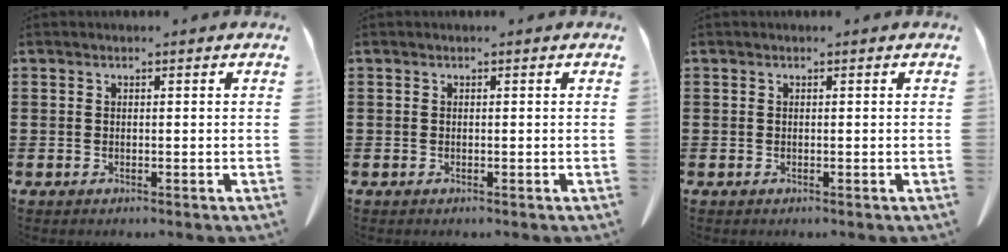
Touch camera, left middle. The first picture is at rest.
{"total": 0.0}
{"total": 0.0}